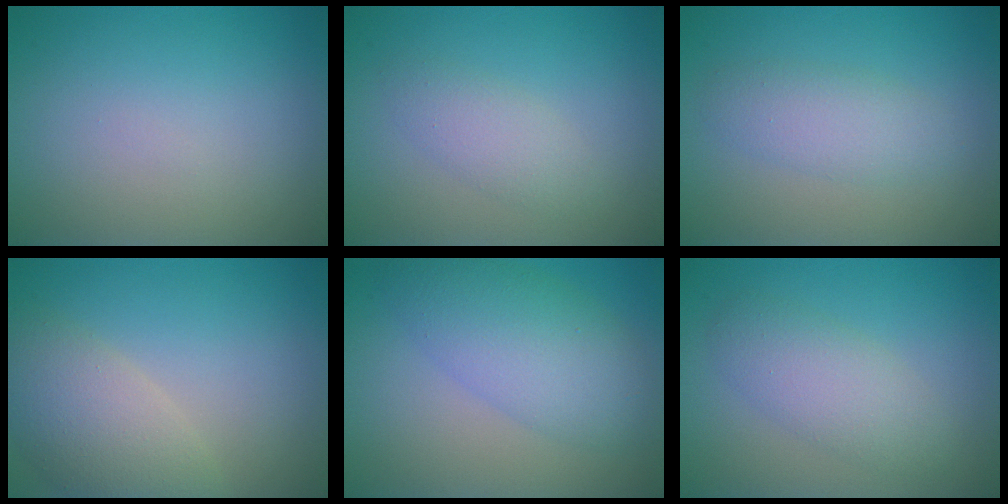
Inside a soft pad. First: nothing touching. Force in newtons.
{"total": 2.2, "press": 2.2, "slide": 0.0}
{"total": 2.7, "press": 2.7, "slide": 0.0}
{"total": 5.5, "press": 5.5, "slide": 0.5}
{"total": 5.9, "press": 5.9, "slide": 0.1}
{"total": 3.5, "press": 3.5, "slide": 0.1}